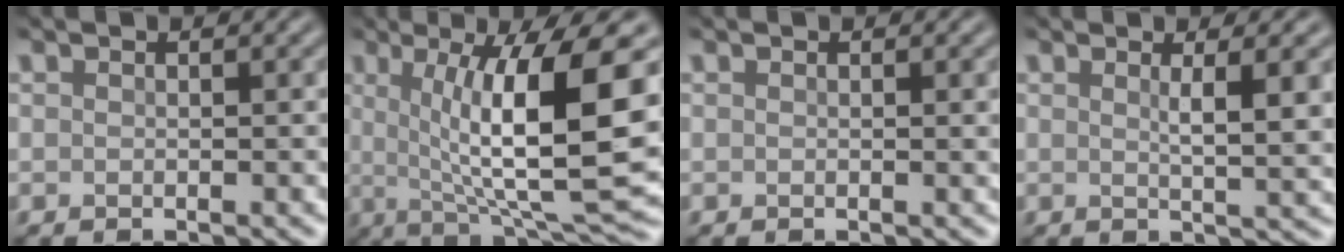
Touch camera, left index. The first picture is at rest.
{"total": 12.6, "force": [1.7, 2.9, 12.1], "torque": [-0.176, -0.004, 0.033]}
{"total": 0.6, "force": [0.2, 0.1, 0.6], "torque": [-0.004, 0.001, 0.001]}
{"total": 4.2, "force": [1.1, 0.9, 3.9], "torque": [-0.052, -0.003, 0.016]}